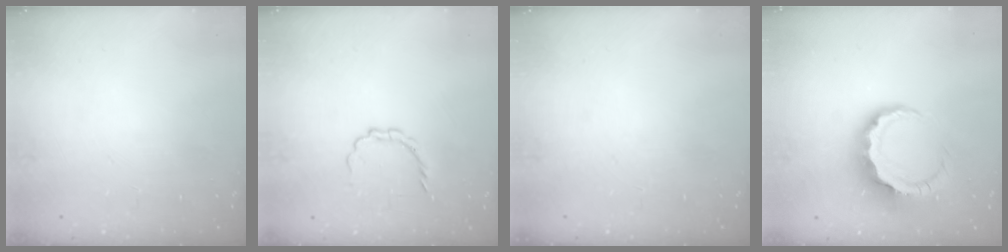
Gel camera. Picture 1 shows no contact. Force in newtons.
{"total": 3.4, "press": 3.4, "slide": 0.3}
{"total": 0.0}
{"total": 8.4, "press": 8.3, "slide": 1.6}